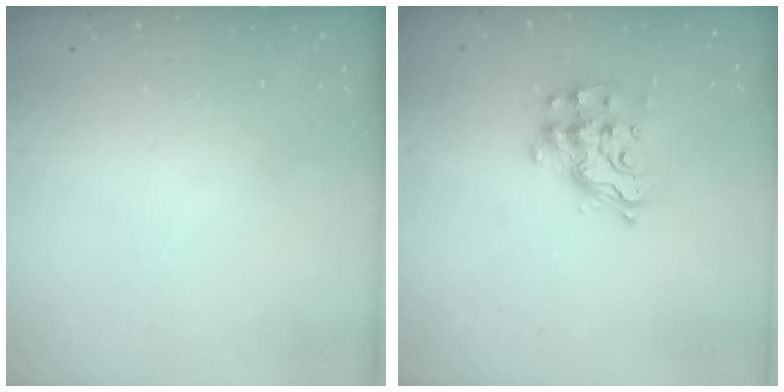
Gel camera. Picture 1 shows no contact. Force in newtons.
{"total": 13.4, "press": 13.3, "slide": 0.9}